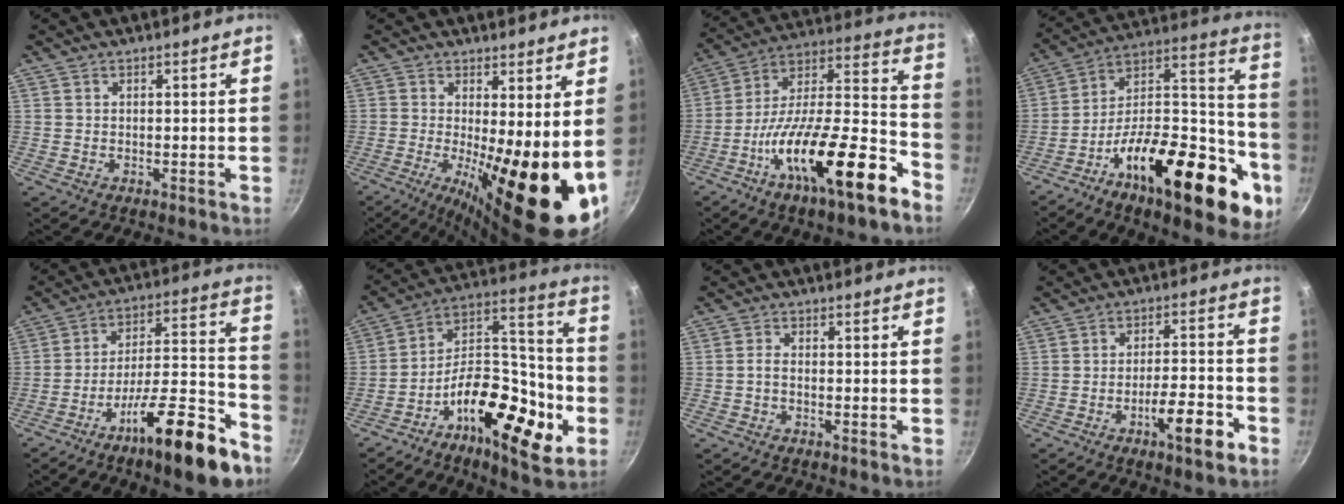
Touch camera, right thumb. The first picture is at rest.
{"total": 16.5, "force": [-1.8, 4.6, 15.8], "torque": [-0.226, -0.019, -0.026]}
{"total": 24.9, "force": [-13.0, 7.0, 20.0], "torque": [-0.284, 0.079, -0.227]}
{"total": 33.2, "force": [-14.6, 14.1, 26.3], "torque": [-0.325, 0.080, -0.233]}
{"total": 20.9, "force": [-12.6, 5.5, 15.7], "torque": [-0.204, 0.085, -0.205]}
{"total": 23.4, "force": [-9.1, 10.0, 19.1], "torque": [-0.267, 0.055, -0.156]}
{"total": 1.5, "force": [-0.7, 0.6, 1.2], "torque": [-0.030, 0.010, -0.020]}
{"total": 9.4, "force": [-4.7, 2.4, 7.8], "torque": [-0.108, 0.035, -0.070]}